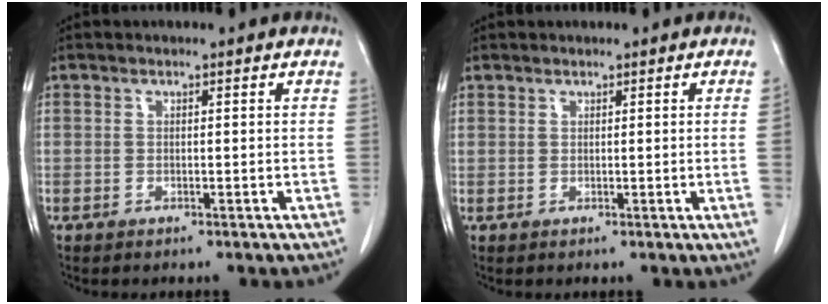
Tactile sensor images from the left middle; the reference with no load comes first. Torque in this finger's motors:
{"motor_torque": [0.67, -0.67, -0.63, -0.21]}